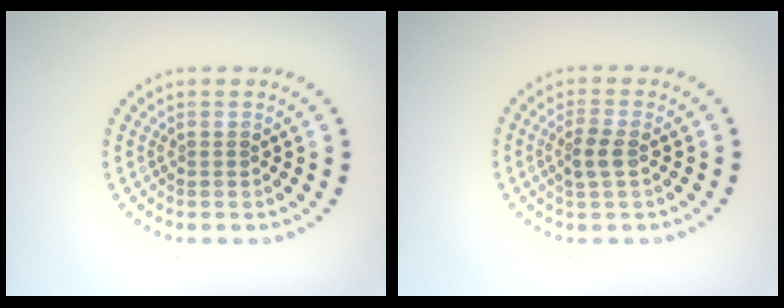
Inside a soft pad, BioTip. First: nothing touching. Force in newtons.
{"total": 1.9, "press": 1.8, "slide": 0.5}